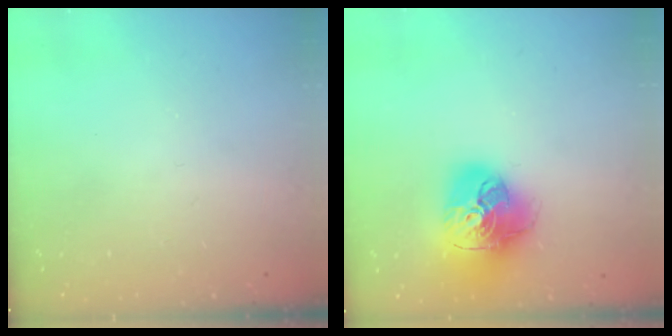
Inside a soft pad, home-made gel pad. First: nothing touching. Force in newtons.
{"total": 20.5, "press": 20.4, "slide": 2.4}